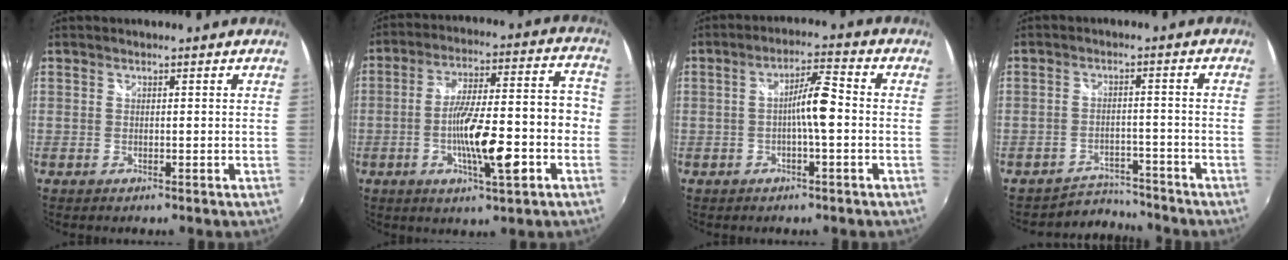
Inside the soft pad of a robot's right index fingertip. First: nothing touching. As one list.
[{"total": 15.7, "force": [-5.8, 3.1, 14.2], "torque": [-0.234, 0.000, -0.091]}, {"total": 5.8, "force": [-1.0, 0.4, 5.7], "torque": [-0.101, 0.012, -0.017]}, {"total": 5.3, "force": [-4.9, 1.5, -1.4], "torque": [0.016, 0.017, -0.078]}]